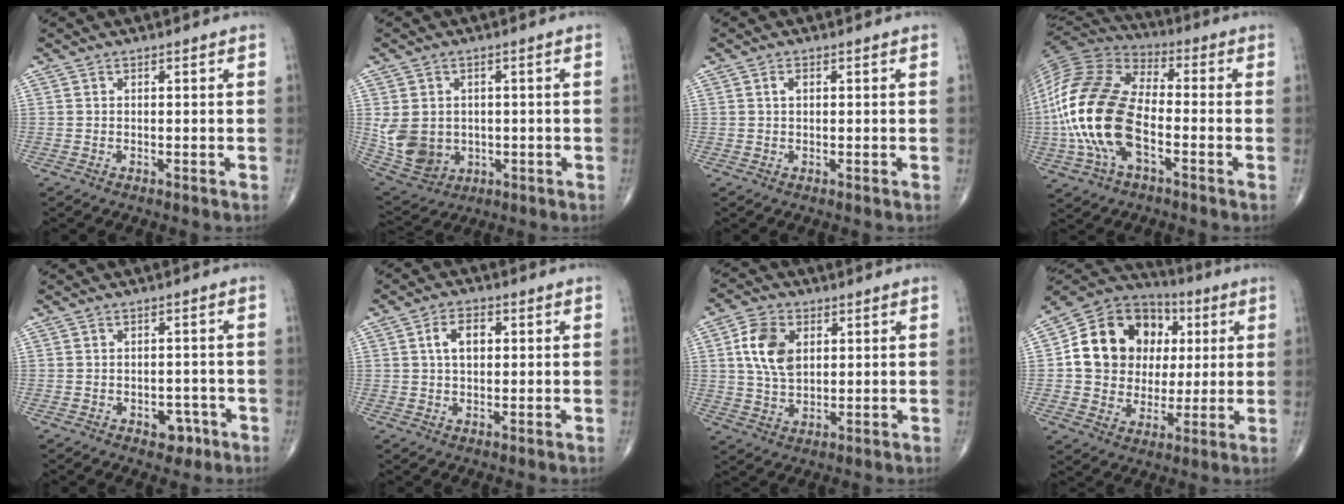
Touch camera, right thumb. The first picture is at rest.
{"total": 10.5, "force": [-0.2, 8.7, 5.9], "torque": [-0.102, 0.000, 0.022]}
{"total": 1.3, "force": [0.4, 0.7, 1.0], "torque": [-0.018, 0.005, 0.006]}
{"total": 21.5, "force": [-4.2, 11.5, 17.7], "torque": [-0.380, 0.019, -0.084]}
{"total": 3.7, "force": [-1.8, 2.6, 1.9], "torque": [-0.006, 0.014, -0.021]}
{"total": 5.2, "force": [1.2, 3.2, 4.0], "torque": [-0.063, 0.009, 0.016]}
{"total": 9.3, "force": [2.3, 6.0, 6.7], "torque": [-0.118, -0.003, 0.045]}
{"total": 18.8, "force": [3.2, 15.8, 9.7], "torque": [-0.131, 0.024, 0.062]}